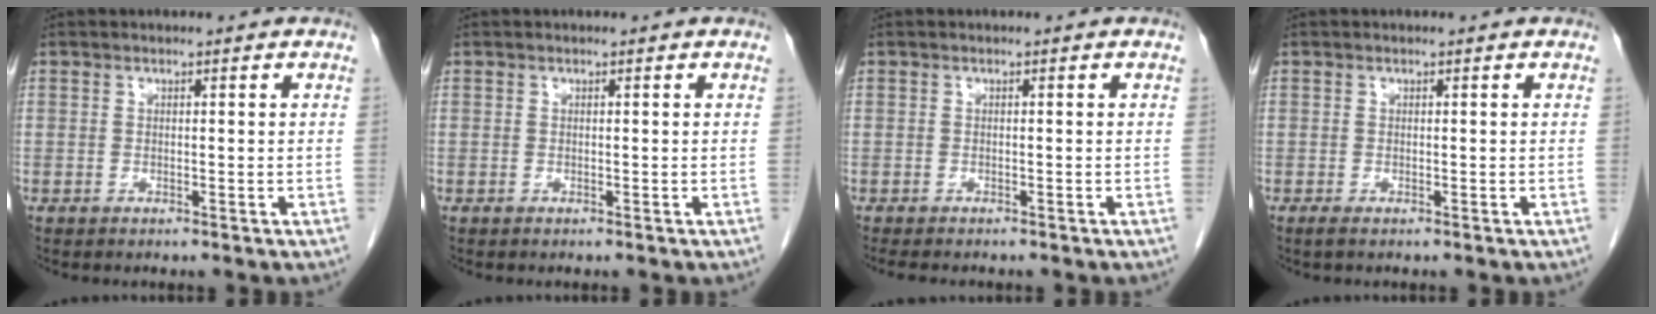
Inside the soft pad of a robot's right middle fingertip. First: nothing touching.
{"total": 0.0}
{"total": 3.5, "force": [-3.0, 0.9, 1.6], "torque": [-0.023, -0.008, -0.039]}
{"total": 0.5, "force": [-0.3, 0.0, 0.4], "torque": [-0.010, -0.003, -0.006]}